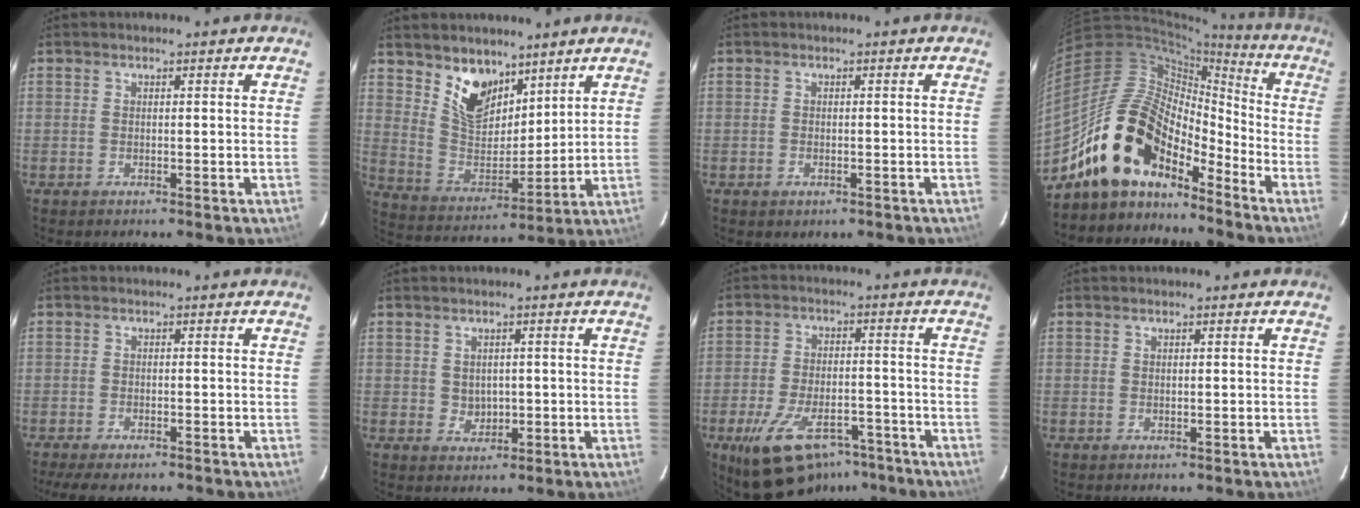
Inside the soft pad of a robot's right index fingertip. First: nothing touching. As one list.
[{"total": 11.3, "force": [7.8, 6.2, 5.4], "torque": [-0.101, -0.006, 0.156]}, {"total": 1.8, "force": [-0.8, 1.3, 0.9], "torque": [-0.017, -0.002, -0.008]}, {"total": 16.6, "force": [-12.8, 7.2, 7.7], "torque": [-0.145, 0.019, -0.241]}, {"total": 6.4, "force": [-5.2, 1.8, 3.4], "torque": [-0.084, -0.023, -0.086]}, {"total": 3.0, "force": [0.2, 2.6, 1.3], "torque": [-0.021, 0.003, 0.011]}, {"total": 17.0, "force": [-11.2, 7.8, 10.2], "torque": [-0.206, -0.015, -0.178]}, {"total": 0.0}]